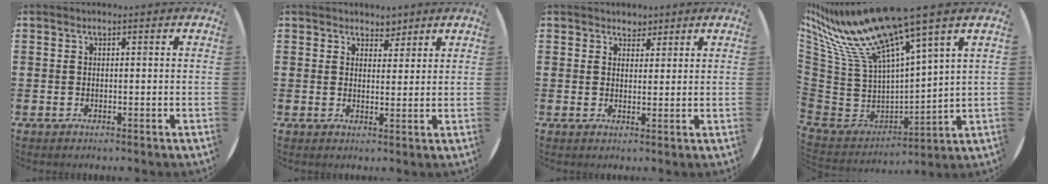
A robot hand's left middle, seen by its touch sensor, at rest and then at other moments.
{"total": 2.6, "force": [2.3, 1.0, 0.2], "torque": [-0.001, -0.006, 0.043]}
{"total": 1.9, "force": [1.7, 0.8, 0.0], "torque": [-0.003, 0.003, 0.034]}
{"total": 14.8, "force": [11.7, 1.2, 8.9], "torque": [-0.232, -0.090, 0.193]}